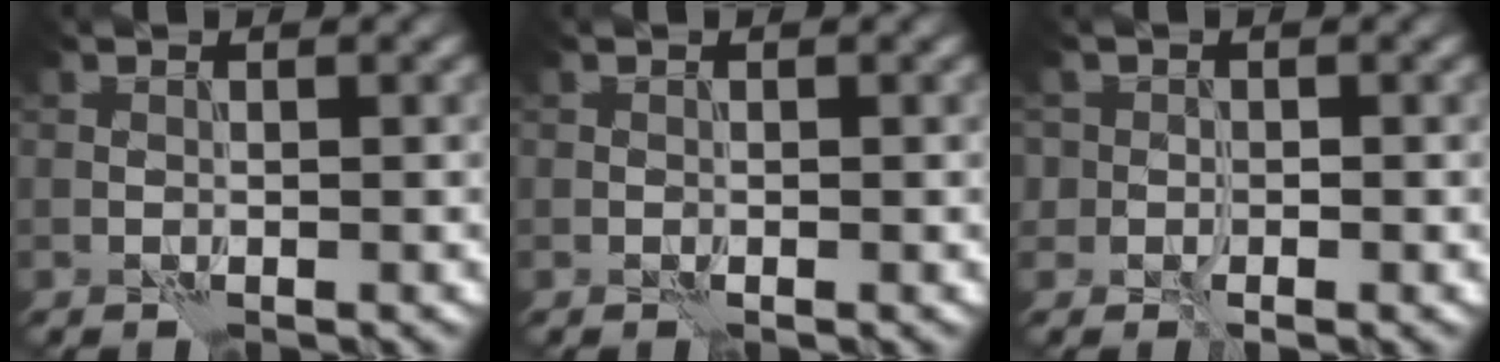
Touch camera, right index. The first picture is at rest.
{"total": 0.0}
{"total": 1.9, "force": [-0.5, 1.6, 0.9], "torque": [-0.007, -0.003, -0.010]}